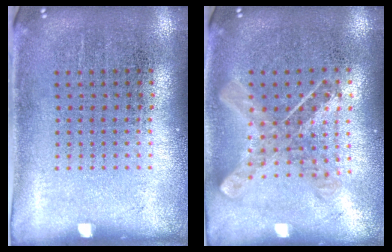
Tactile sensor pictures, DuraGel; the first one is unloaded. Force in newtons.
{"total": 0.9, "press": 0.8, "slide": 0.2}